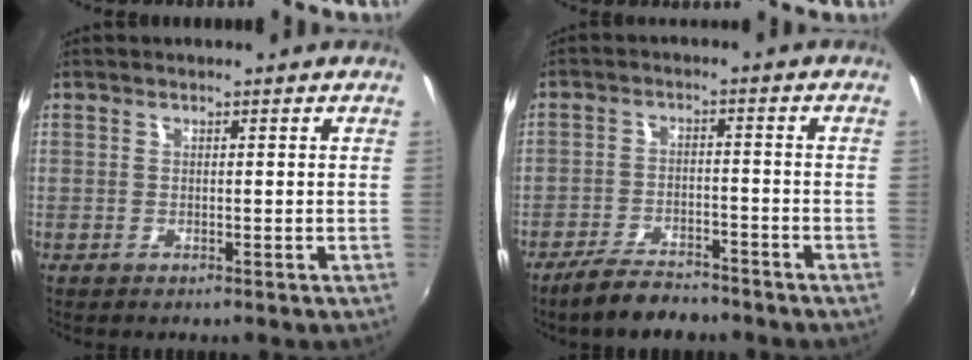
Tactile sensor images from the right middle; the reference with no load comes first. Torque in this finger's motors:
{"motor_torque": [1.05, -1.09, 0.41, 0.12]}